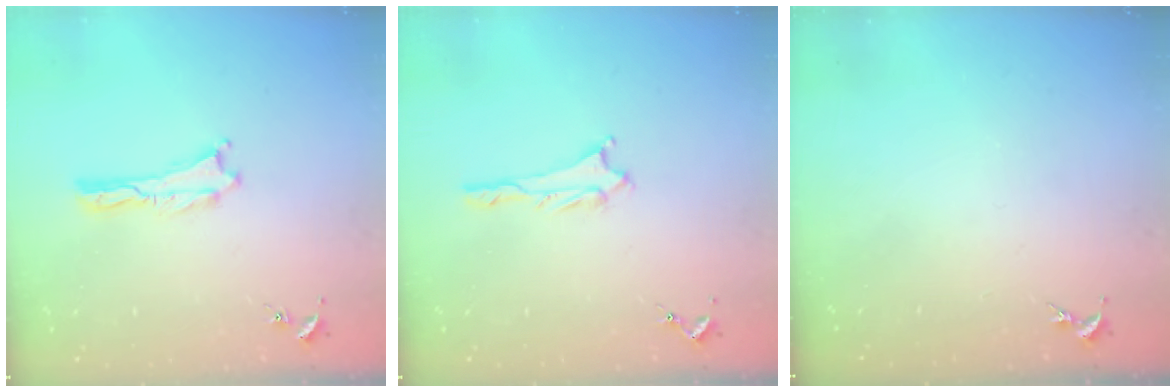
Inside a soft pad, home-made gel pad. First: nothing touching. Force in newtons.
{"total": 0.8, "press": 0.8, "slide": 0.1}
{"total": 0.0}